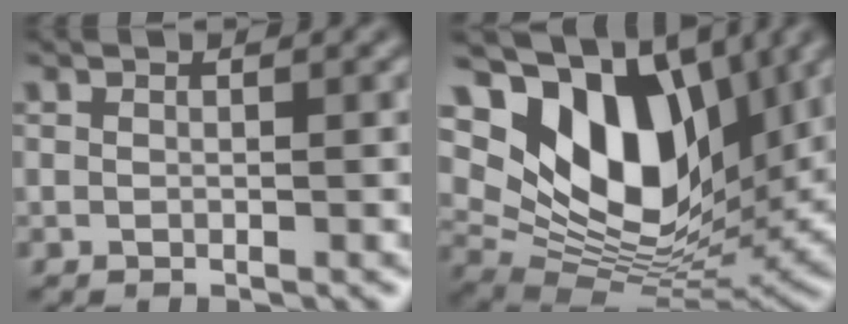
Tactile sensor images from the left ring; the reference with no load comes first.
{"total": 13.2, "force": [5.4, 7.8, 9.1], "torque": [-0.158, 0.001, 0.105]}